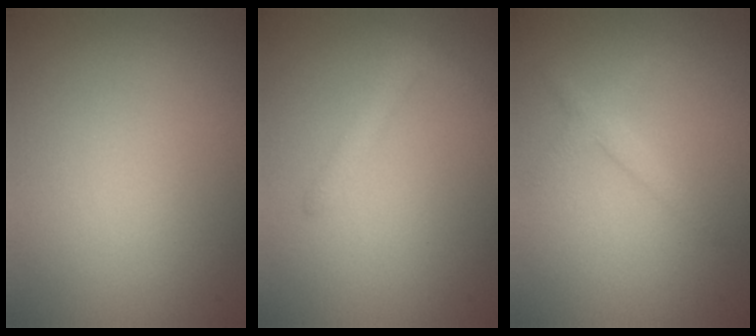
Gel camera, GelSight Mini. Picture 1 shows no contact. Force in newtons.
{"total": 1.5, "press": 1.5, "slide": 0.1}
{"total": 1.3, "press": 1.3, "slide": 0.1}